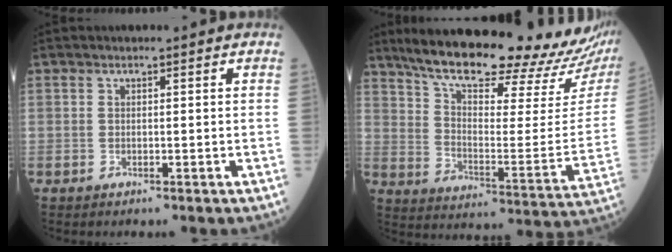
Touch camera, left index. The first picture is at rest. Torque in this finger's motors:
{"motor_torque": [0.86, -1.28, 0.54, 0.13]}